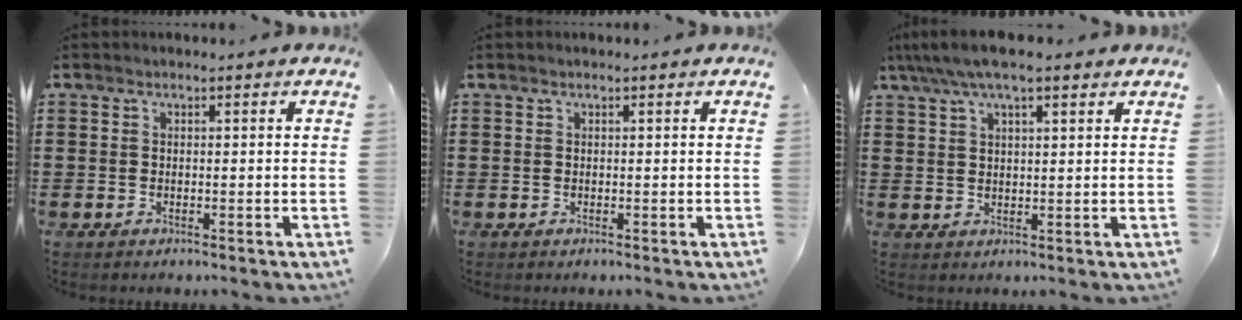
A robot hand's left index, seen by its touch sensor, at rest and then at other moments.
{"total": 0.0}
{"total": 5.5, "force": [3.9, 1.3, 3.8], "torque": [-0.080, 0.001, 0.068]}